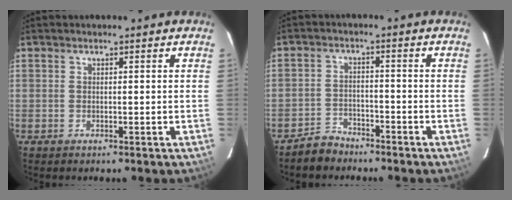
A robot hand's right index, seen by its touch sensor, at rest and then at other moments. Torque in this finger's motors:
{"motor_torque": [-0.10, -0.11, -0.35, -0.19]}